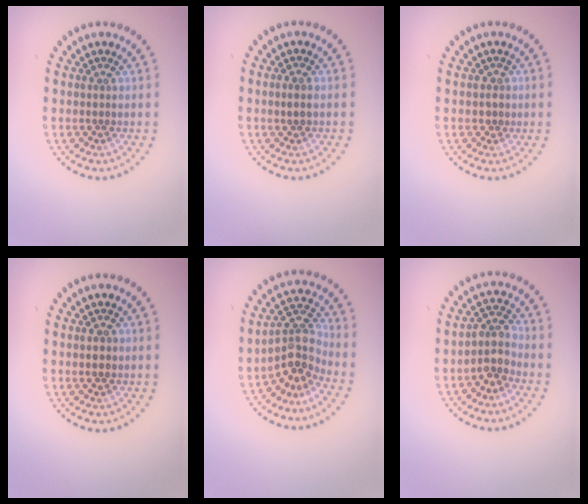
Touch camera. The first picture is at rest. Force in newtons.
{"total": 0.7, "press": 0.7, "slide": 0.3}
{"total": 1.0, "press": 0.7, "slide": 0.7}
{"total": 1.6, "press": 1.6, "slide": 0.1}
{"total": 3.8, "press": 2.8, "slide": 2.6}
{"total": 3.0, "press": 2.4, "slide": 1.8}